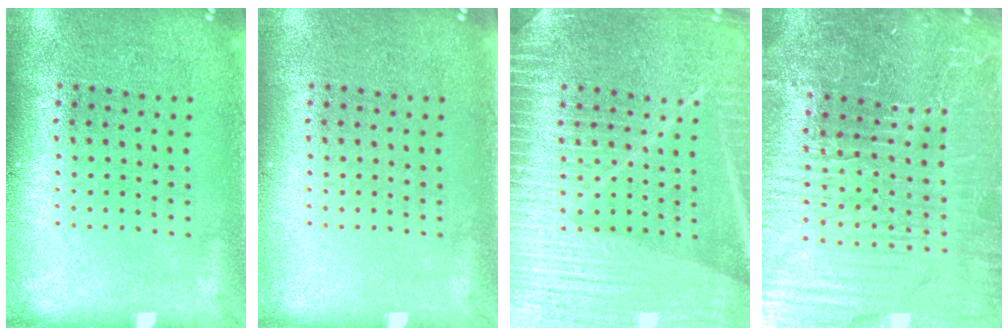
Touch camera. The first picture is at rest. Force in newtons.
{"total": 0.0}
{"total": 6.4, "press": 6.3, "slide": 0.9}
{"total": 6.3, "press": 5.7, "slide": 2.7}